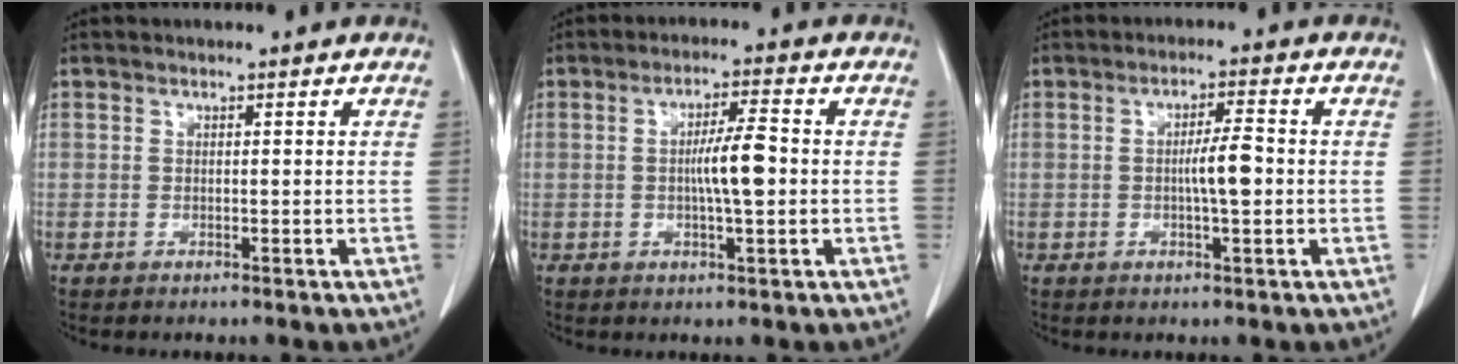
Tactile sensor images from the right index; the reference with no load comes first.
{"total": 5.9, "force": [-0.4, 0.5, 5.9], "torque": [-0.105, 0.004, -0.009]}
{"total": 4.5, "force": [-0.5, 0.4, 4.4], "torque": [-0.076, 0.002, -0.008]}